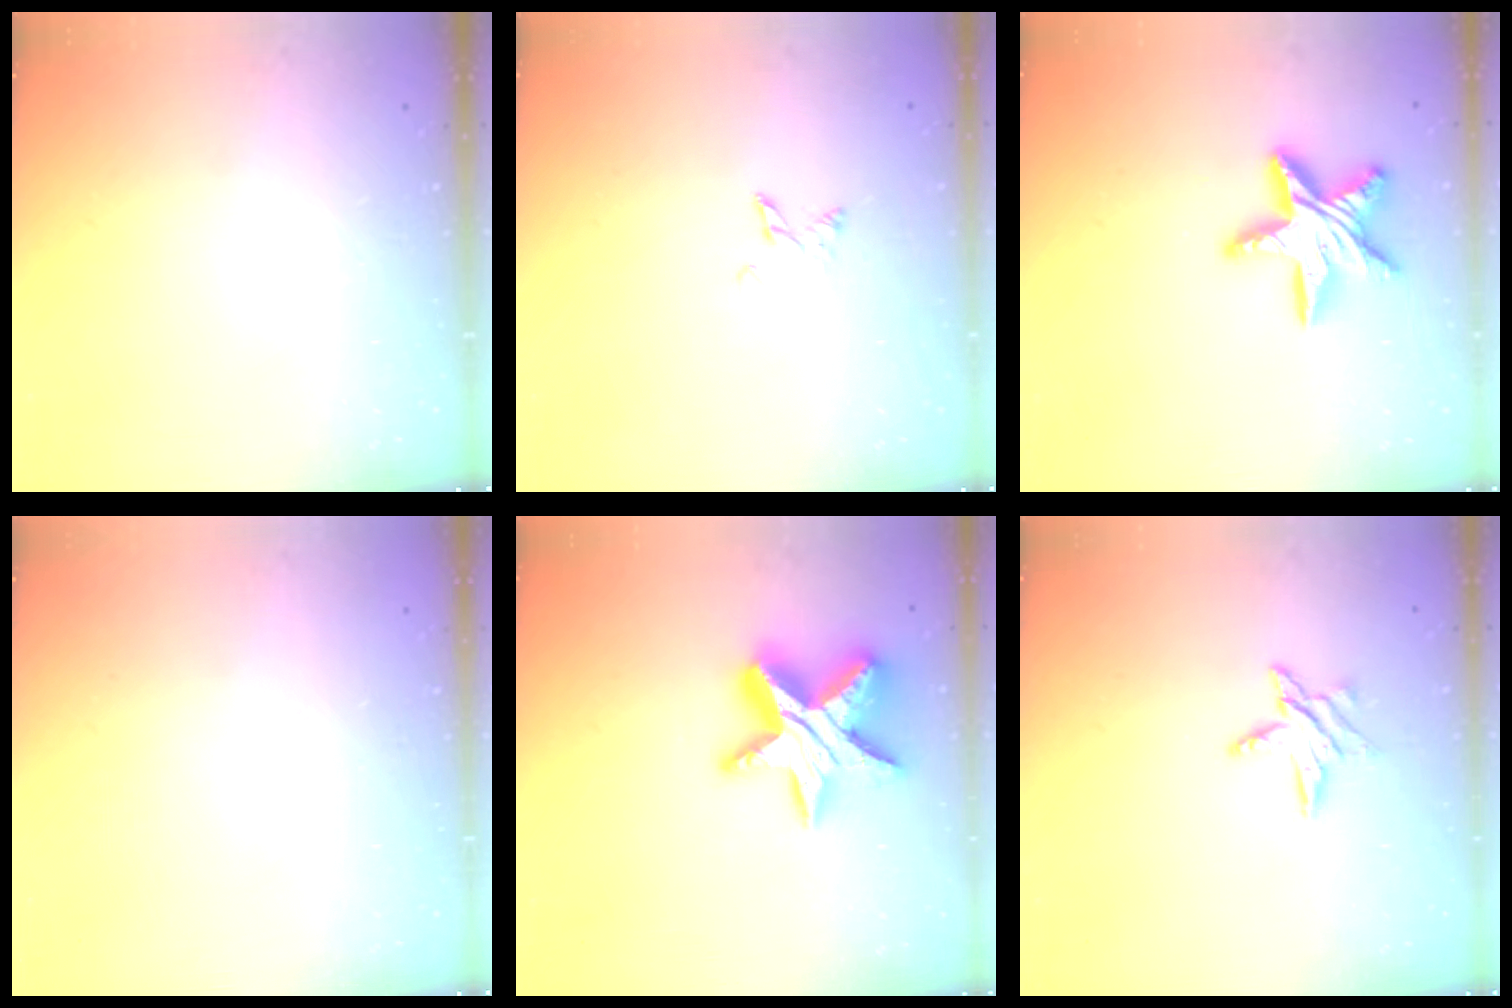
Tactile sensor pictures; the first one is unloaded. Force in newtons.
{"total": 3.1, "press": 3.1, "slide": 0.2}
{"total": 14.8, "press": 14.7, "slide": 1.2}
{"total": 0.0}
{"total": 16.2, "press": 16.2, "slide": 1.1}
{"total": 6.8, "press": 6.8, "slide": 0.4}